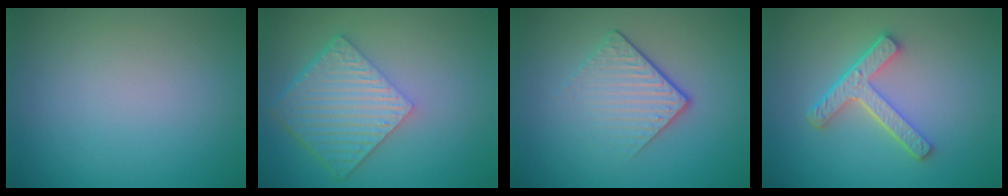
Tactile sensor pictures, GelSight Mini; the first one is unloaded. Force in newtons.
{"total": 6.9, "press": 4.8, "slide": 4.9}
{"total": 4.2, "press": 2.6, "slide": 3.3}
{"total": 4.5, "press": 3.3, "slide": 3.1}